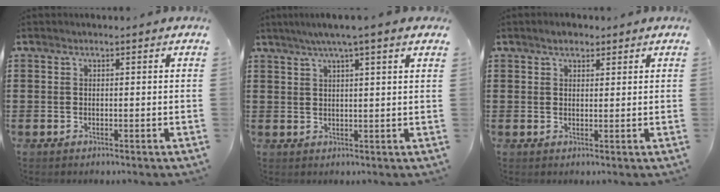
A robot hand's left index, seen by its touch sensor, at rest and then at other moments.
{"total": 3.6, "force": [2.4, -0.3, 2.7], "torque": [-0.059, 0.001, 0.040]}
{"total": 2.1, "force": [1.6, 1.0, 0.9], "torque": [-0.020, 0.007, 0.030]}